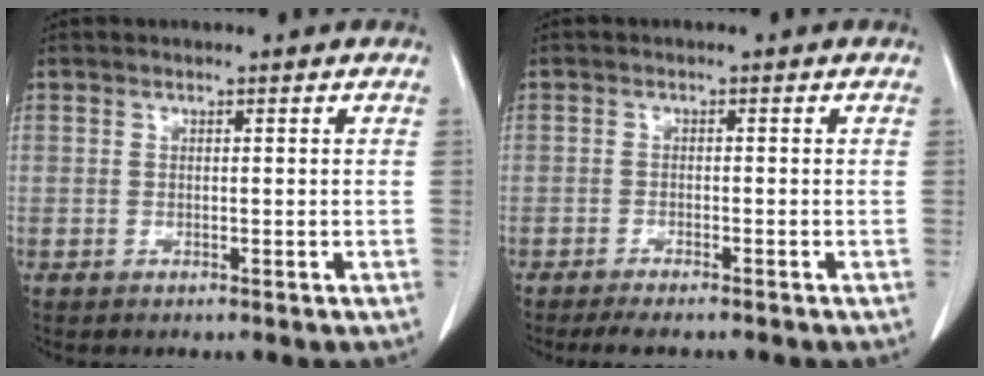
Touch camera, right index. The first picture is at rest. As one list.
[{"total": 4.0, "force": [-3.5, 0.4, 1.9], "torque": [-0.028, -0.009, -0.052]}]